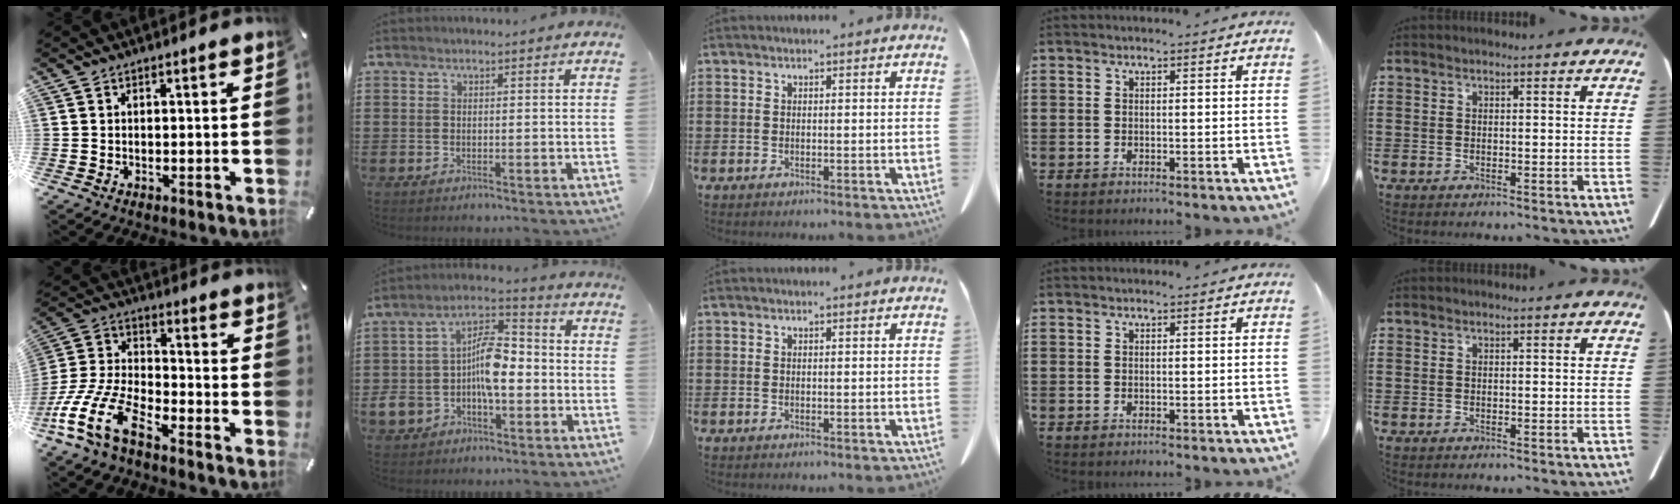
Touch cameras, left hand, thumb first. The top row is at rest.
{"thumb": {"total": 15.1, "force": [-10.5, 5.8, 9.2], "torque": [-0.198, 0.035, -0.195]}, "index": {"total": 10.6, "force": [-2.0, 6.1, 8.4], "torque": [-0.182, 0.010, -0.040]}}